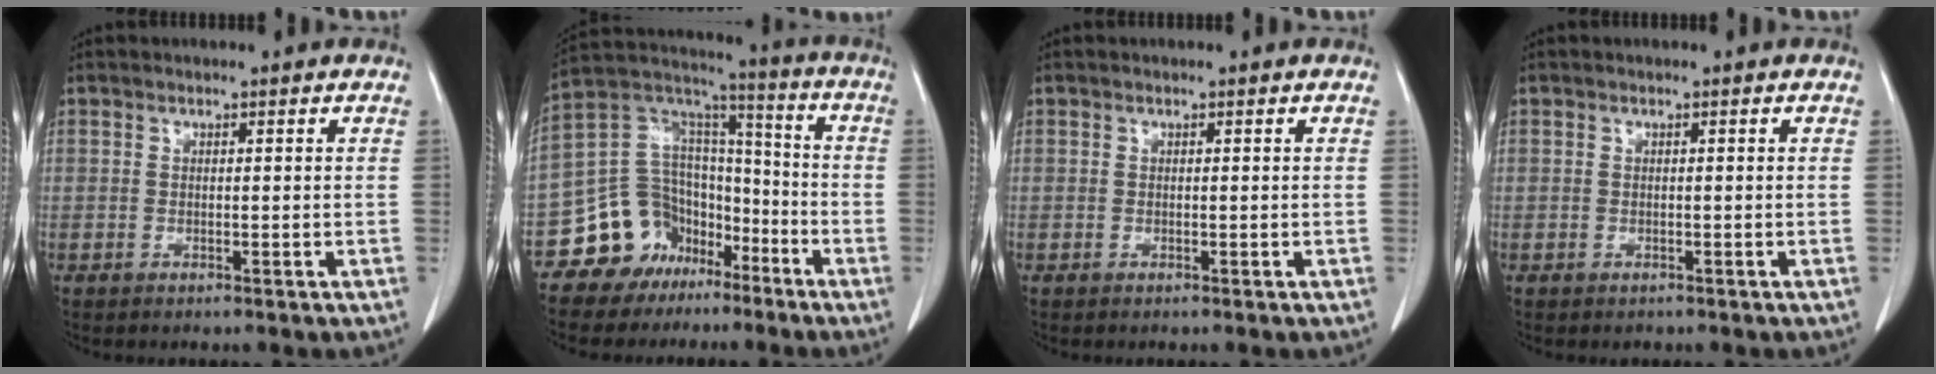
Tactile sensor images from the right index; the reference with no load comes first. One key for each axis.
{"total": 13.4, "fx": -8.4, "fy": 9.7, "fz": 3.7, "tx": -0.074, "ty": 0.090, "tz": -0.143}
{"total": 0.0}
{"total": 0.5, "fx": -0.3, "fy": 0.4, "fz": 0.0, "tx": -0.003, "ty": 0.004, "tz": -0.004}